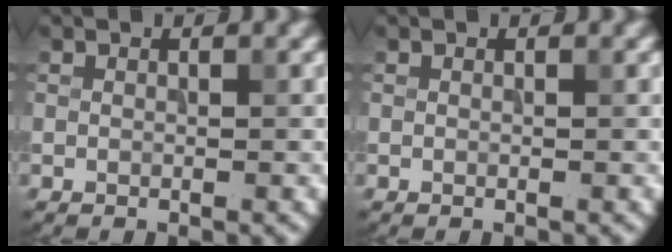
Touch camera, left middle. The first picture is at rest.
{"total": 0.0}